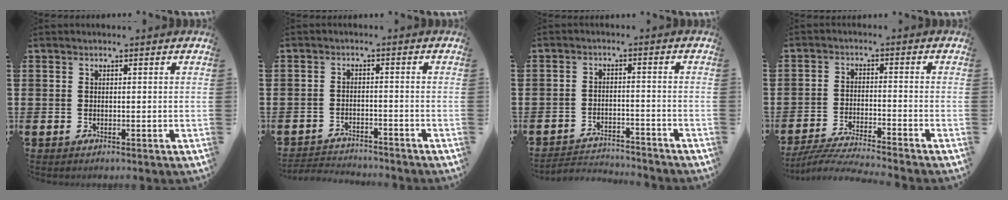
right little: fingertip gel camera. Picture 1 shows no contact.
{"total": 2.4, "force": [-2.4, 0.2, -0.2], "torque": [-0.003, 0.001, -0.054]}
{"total": 2.7, "force": [-2.7, 0.2, 0.0], "torque": [-0.007, 0.003, -0.059]}
{"total": 4.2, "force": [-4.0, -0.3, 1.3], "torque": [-0.027, -0.012, -0.079]}